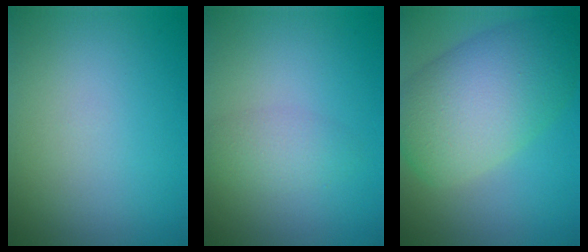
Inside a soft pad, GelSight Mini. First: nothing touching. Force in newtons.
{"total": 2.0, "press": 2.0, "slide": 0.0}
{"total": 9.2, "press": 9.2, "slide": 0.2}